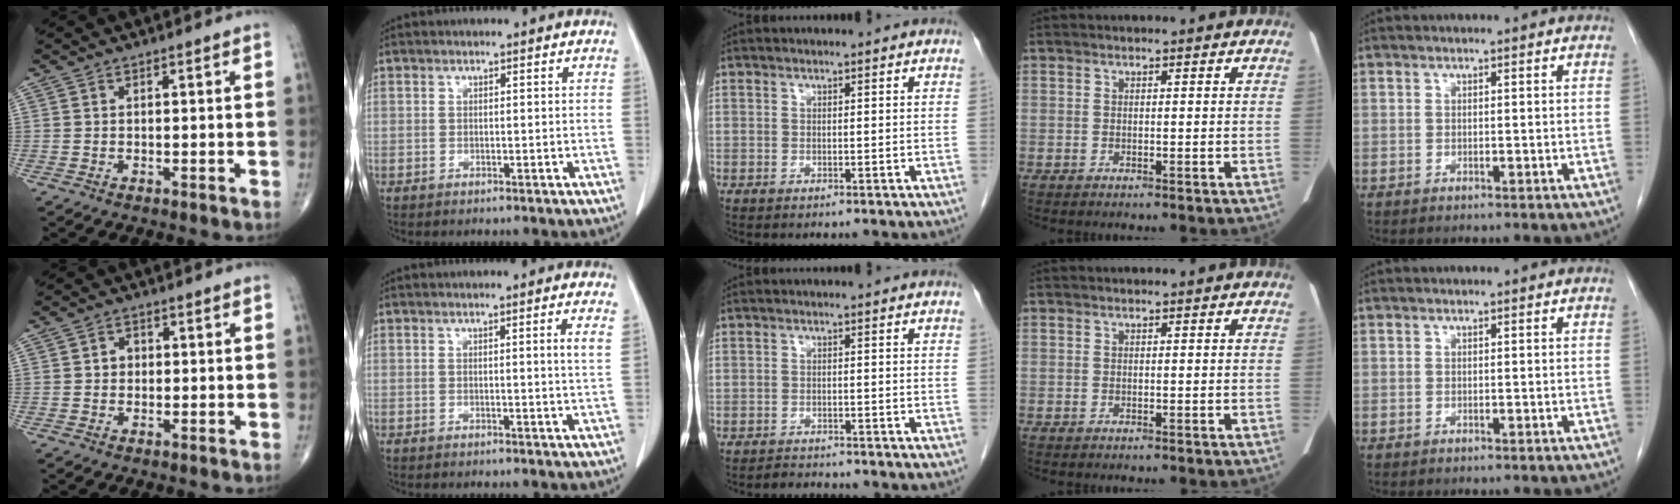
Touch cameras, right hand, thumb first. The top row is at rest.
{"thumb": {"total": 2.2, "force": [0.1, 1.9, 1.1], "torque": [-0.005, 0.007, -0.001]}, "index": {"total": 1.9, "force": [0.6, -0.6, 1.6], "torque": [-0.026, -0.006, 0.012]}, "middle": {"total": 1.8, "force": [-1.8, 0.2, -0.2], "torque": [-0.001, -0.010, -0.027]}}